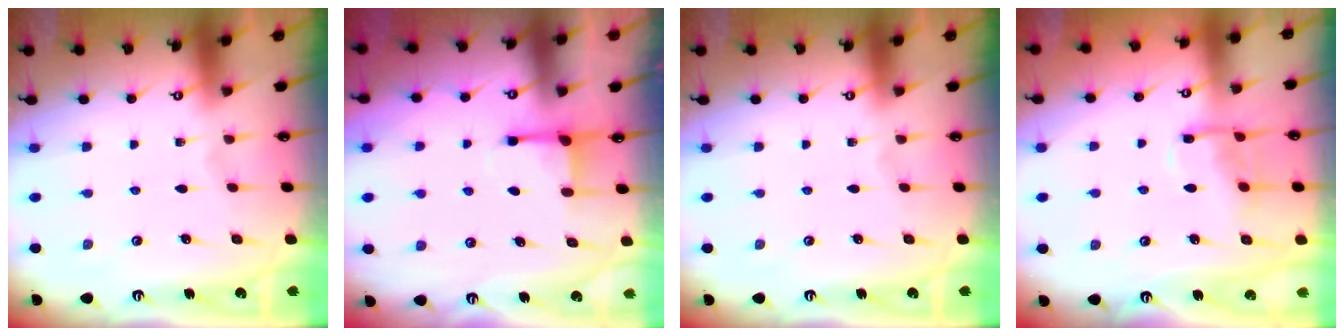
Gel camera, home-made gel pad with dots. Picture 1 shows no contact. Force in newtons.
{"total": 3.0, "press": 3.0, "slide": 0.4}
{"total": 0.0}
{"total": 8.8, "press": 8.8, "slide": 0.8}